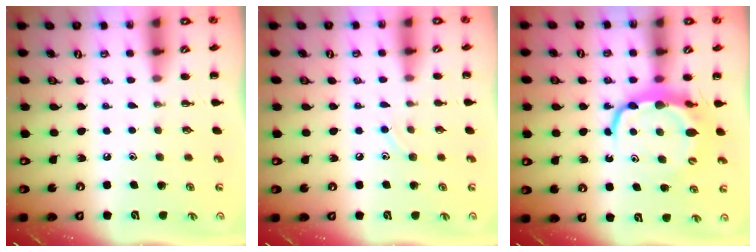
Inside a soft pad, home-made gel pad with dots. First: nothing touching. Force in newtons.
{"total": 6.0, "press": 5.7, "slide": 2.0}
{"total": 8.1, "press": 8.0, "slide": 1.2}